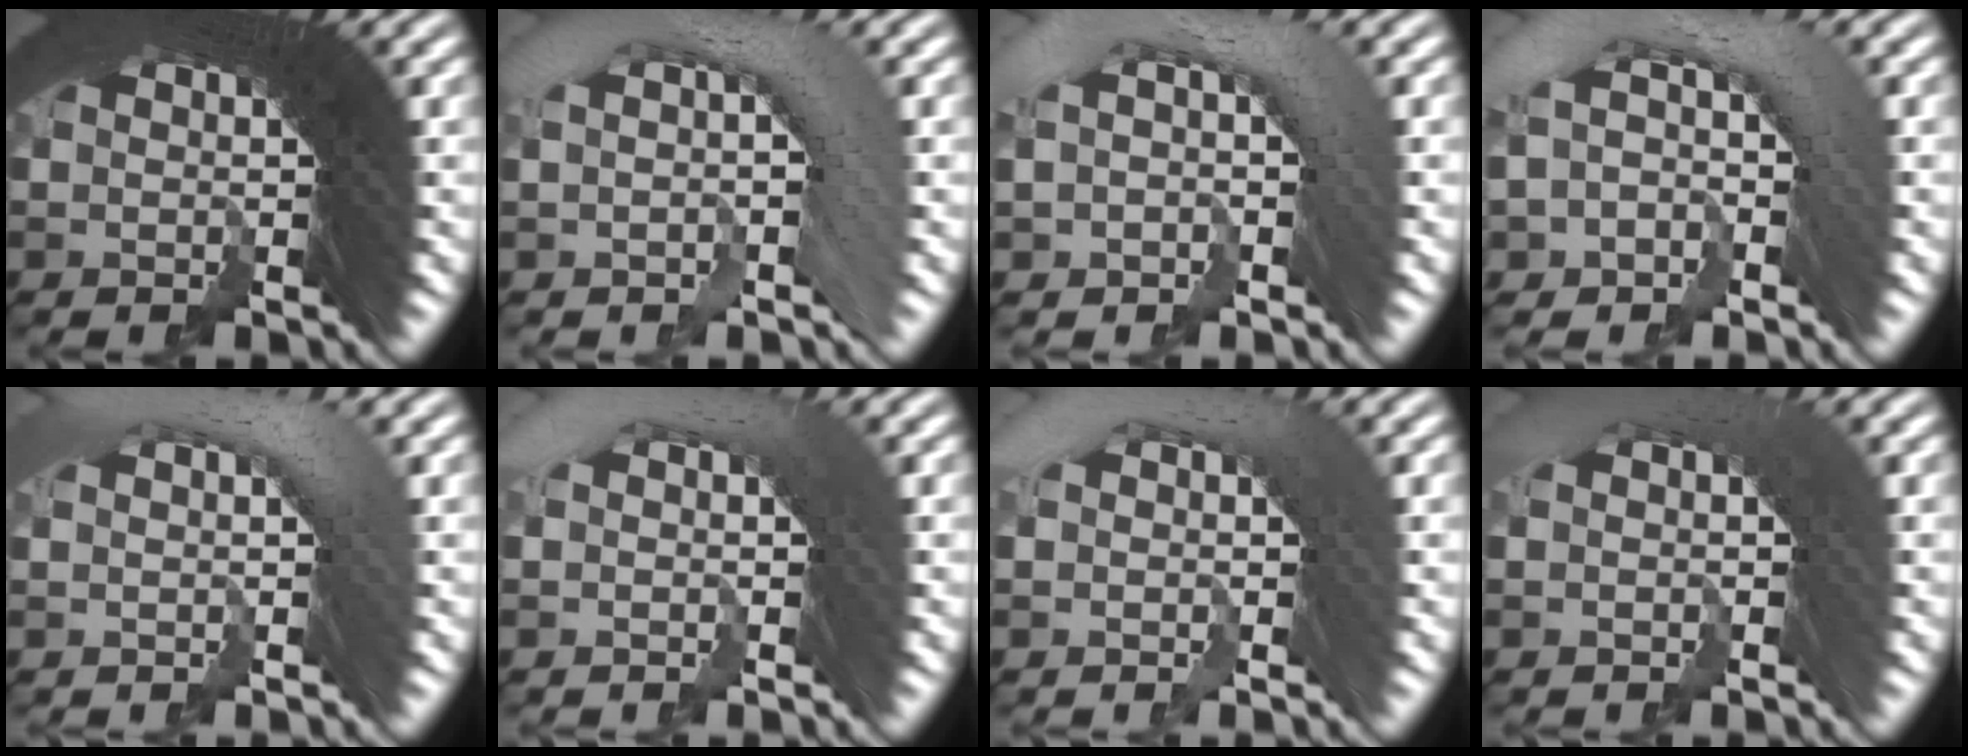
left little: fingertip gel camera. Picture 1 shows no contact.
{"total": 3.5, "force": [0.6, 1.0, 3.3], "torque": [-0.038, 0.033, 0.001]}
{"total": 3.5, "force": [0.4, 1.8, 2.9], "torque": [-0.050, 0.030, -0.005]}
{"total": 4.4, "force": [0.0, 2.8, 3.4], "torque": [-0.064, 0.025, -0.015]}
{"total": 2.4, "force": [1.4, 0.3, 2.0], "torque": [-0.026, 0.027, 0.020]}
{"total": 1.7, "force": [0.5, 0.4, 1.6], "torque": [-0.020, 0.036, 0.000]}
{"total": 2.0, "force": [0.6, 0.7, 1.8], "torque": [-0.024, 0.036, 0.002]}
{"total": 1.0, "force": [0.3, -0.1, 1.0], "torque": [-0.001, 0.029, 0.002]}